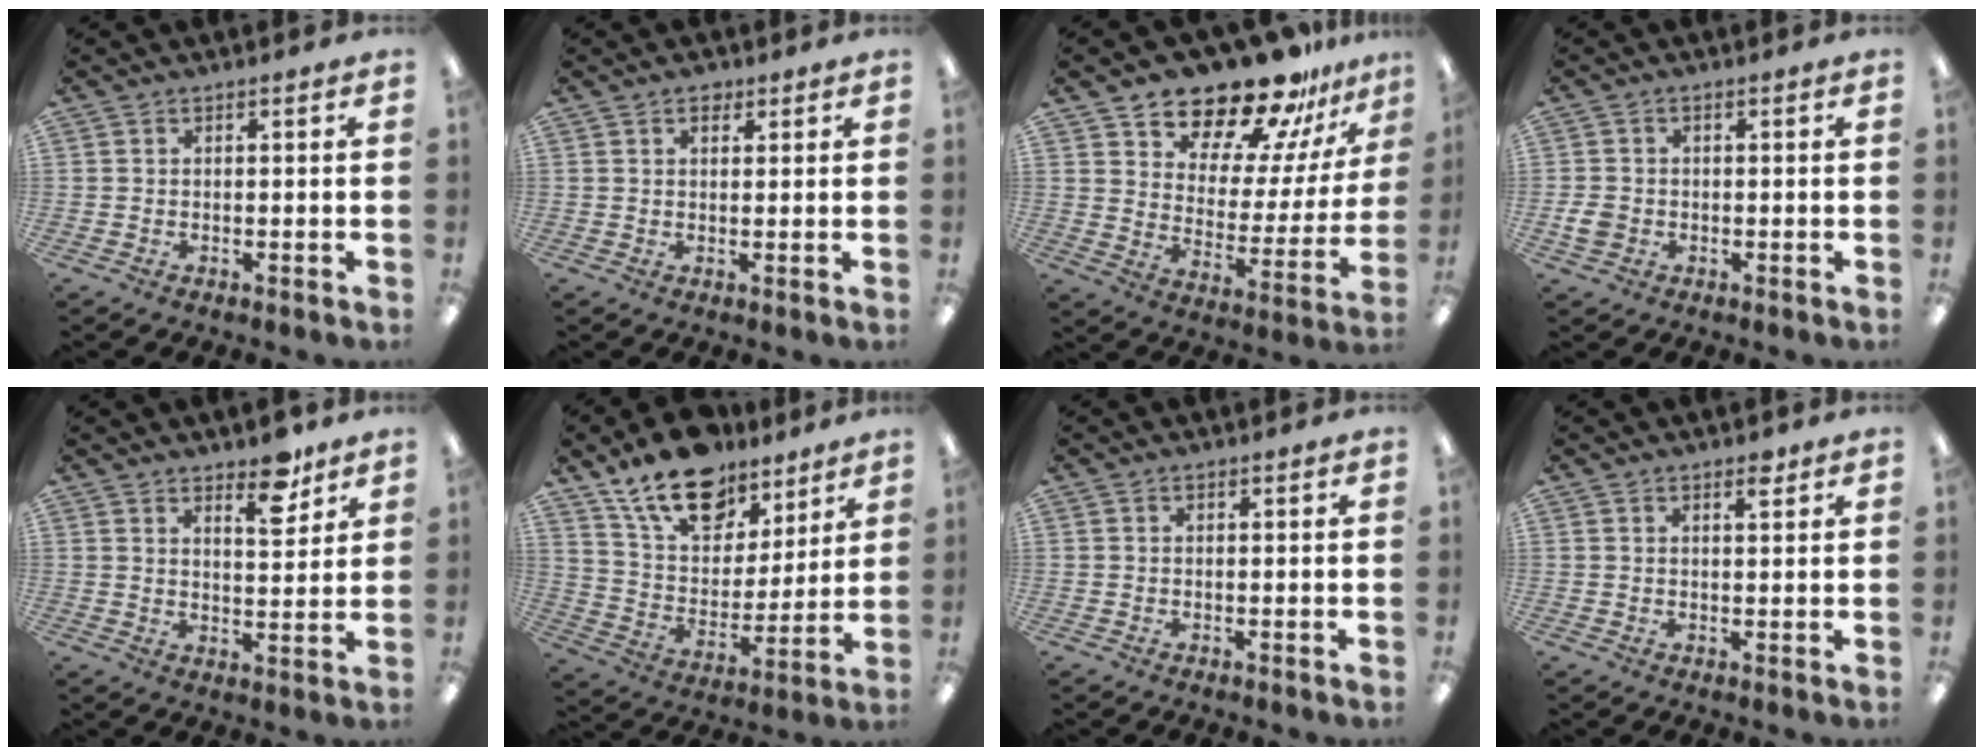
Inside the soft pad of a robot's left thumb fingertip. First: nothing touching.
{"total": 2.4, "force": [1.6, 1.4, 1.2], "torque": [-0.010, -0.002, 0.025]}
{"total": 19.5, "force": [17.3, 6.7, 6.0], "torque": [-0.098, -0.143, 0.303]}
{"total": 3.4, "force": [-0.7, 2.8, 1.8], "torque": [-0.027, 0.002, -0.015]}
{"total": 8.7, "force": [6.3, 3.5, 5.0], "torque": [-0.050, -0.039, 0.102]}
{"total": 18.3, "force": [13.5, 9.7, 7.7], "torque": [-0.148, -0.079, 0.245]}
{"total": 0.0}
{"total": 2.2, "force": [1.8, 0.6, 1.2], "torque": [-0.011, -0.007, 0.028]}